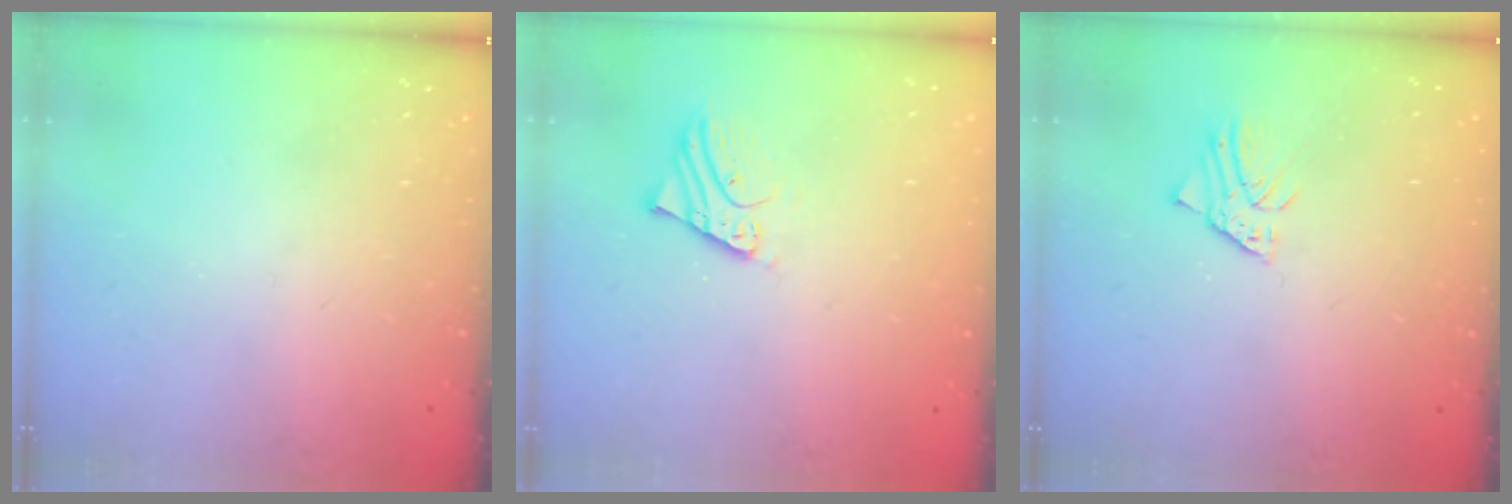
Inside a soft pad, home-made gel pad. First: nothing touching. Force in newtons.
{"total": 3.2, "press": 3.2, "slide": 0.2}
{"total": 2.1, "press": 2.1, "slide": 0.2}